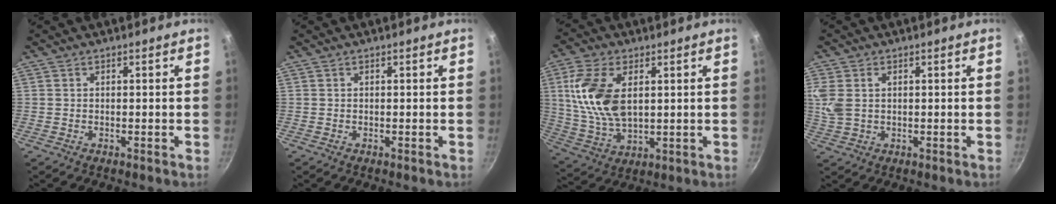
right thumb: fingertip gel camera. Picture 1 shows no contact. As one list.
[{"total": 0.0}, {"total": 14.2, "force": [3.2, 7.9, 11.3], "torque": [-0.214, -0.011, 0.069]}, {"total": 6.2, "force": [1.5, 4.2, 4.3], "torque": [-0.094, 0.003, 0.032]}]